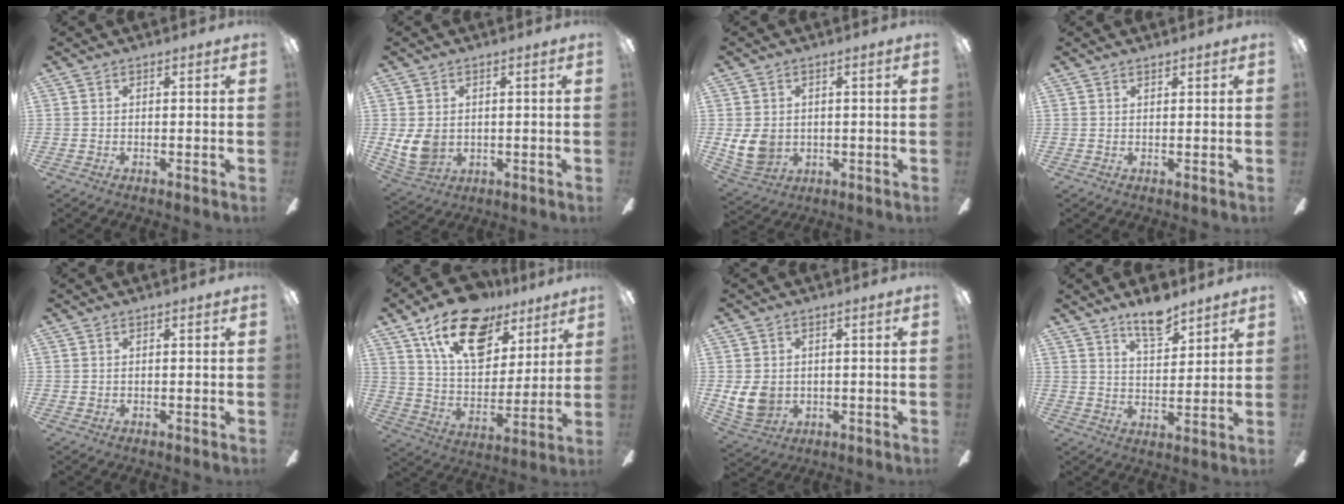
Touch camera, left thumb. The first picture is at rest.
{"total": 6.9, "force": [0.7, 5.5, 4.1], "torque": [-0.101, 0.000, 0.015]}
{"total": 7.4, "force": [0.4, 6.2, 4.1], "torque": [-0.102, 0.003, 0.011]}
{"total": 0.8, "force": [0.8, 0.0, 0.1], "torque": [-0.002, 0.000, 0.015]}
{"total": 0.5, "force": [0.5, 0.2, 0.0], "torque": [-0.001, 0.002, 0.009]}
{"total": 21.0, "force": [12.6, 11.7, 12.0], "torque": [-0.192, -0.063, 0.223]}
{"total": 7.4, "force": [0.4, 6.2, 4.1], "torque": [-0.103, 0.004, 0.010]}
{"total": 8.2, "force": [6.5, 2.8, 4.1], "torque": [-0.055, -0.039, 0.113]}